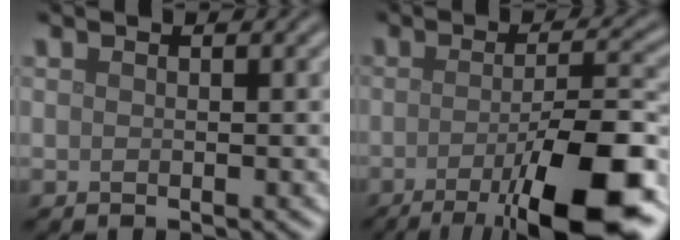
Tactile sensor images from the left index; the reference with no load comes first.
{"total": 12.1, "force": [-5.3, 2.9, 10.5], "torque": [-0.149, -0.007, -0.086]}